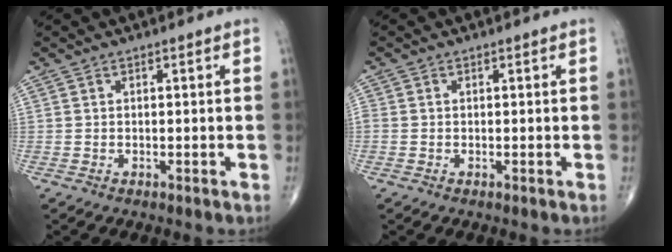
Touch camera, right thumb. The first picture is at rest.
{"total": 0.7, "force": [-0.1, 0.5, 0.4], "torque": [-0.007, 0.001, -0.001]}